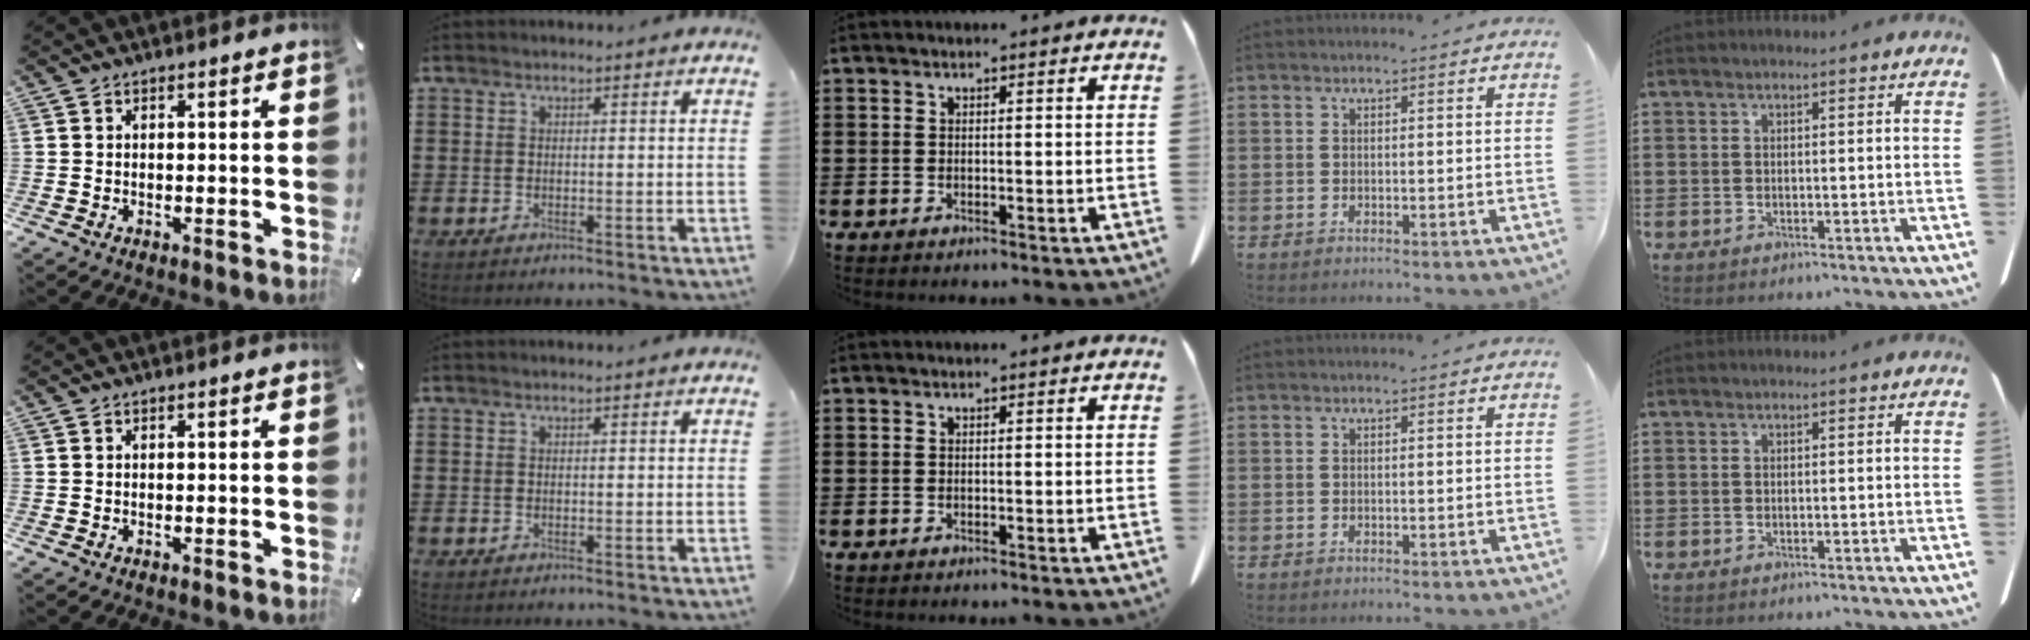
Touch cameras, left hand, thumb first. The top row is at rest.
{}